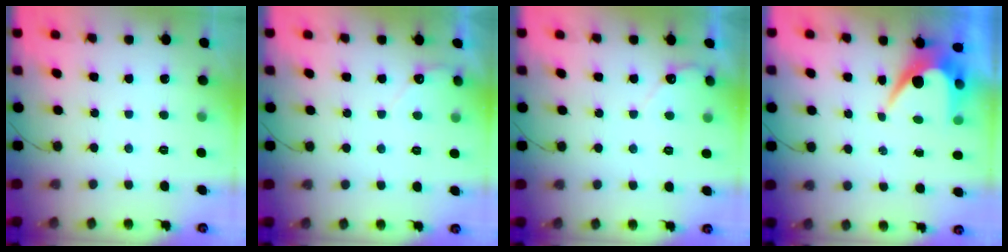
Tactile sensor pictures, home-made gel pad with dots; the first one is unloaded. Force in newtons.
{"total": 2.8, "press": 2.8, "slide": 0.1}
{"total": 3.3, "press": 3.3, "slide": 0.2}
{"total": 6.4, "press": 6.4, "slide": 0.2}